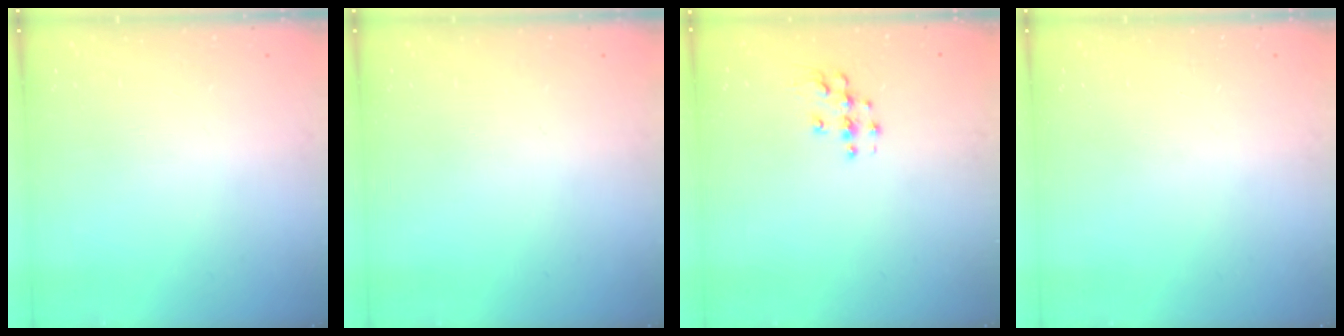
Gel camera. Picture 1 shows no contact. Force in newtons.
{"total": 0.0}
{"total": 4.9, "press": 4.9, "slide": 0.1}
{"total": 0.0}